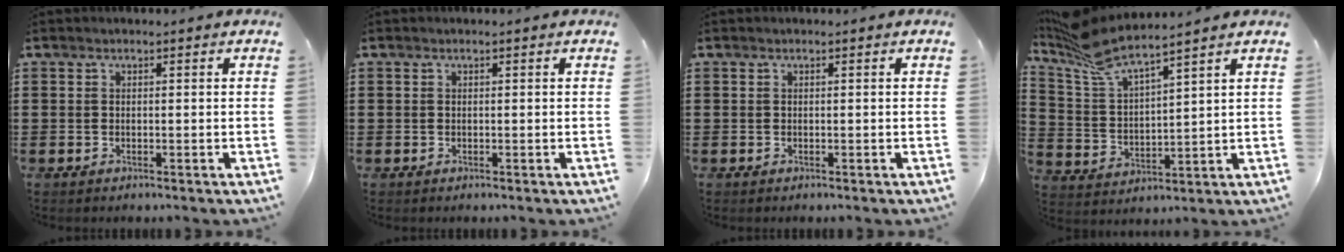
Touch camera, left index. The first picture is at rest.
{"total": 0.0}
{"total": 0.0}
{"total": 7.5, "force": [6.7, 0.8, 3.3], "torque": [-0.096, -0.029, 0.116]}